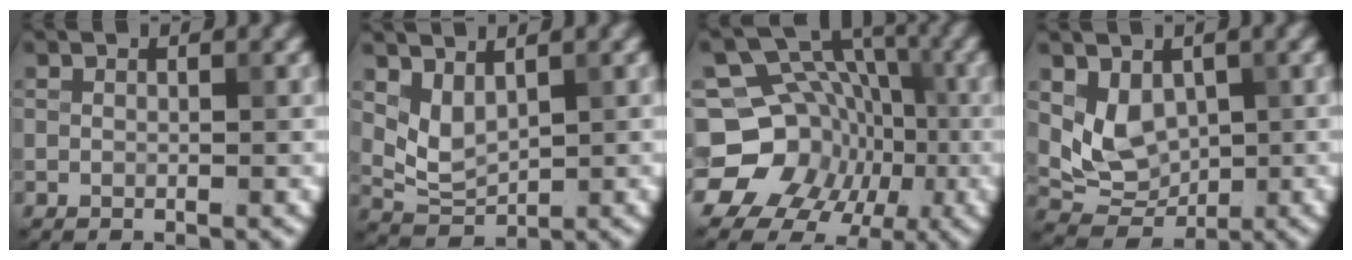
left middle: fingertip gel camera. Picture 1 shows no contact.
{"total": 2.7, "force": [1.3, 1.5, 1.8], "torque": [-0.039, -0.008, 0.037]}
{"total": 15.4, "force": [-4.7, 13.6, 5.3], "torque": [-0.117, -0.001, -0.085]}
{"total": 4.2, "force": [0.9, 3.2, 2.6], "torque": [-0.044, -0.011, 0.023]}